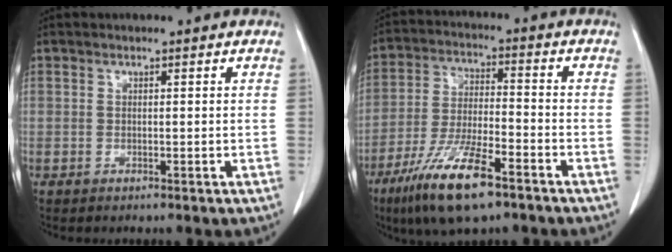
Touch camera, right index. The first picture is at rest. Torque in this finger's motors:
{"motor_torque": [1.08, -1.06, 0.69, 0.21]}